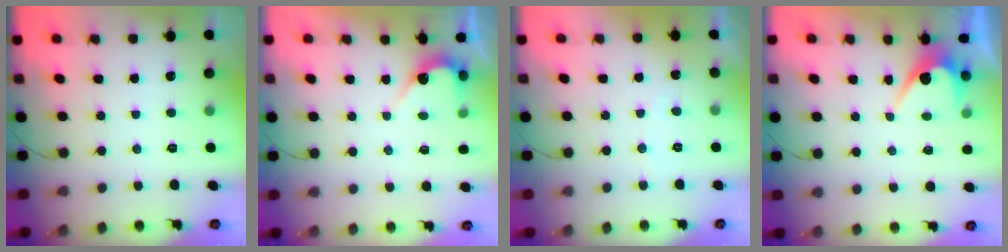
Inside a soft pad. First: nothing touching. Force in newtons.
{"total": 3.7, "press": 3.7, "slide": 0.2}
{"total": 2.3, "press": 2.3, "slide": 0.1}
{"total": 4.7, "press": 4.7, "slide": 0.3}